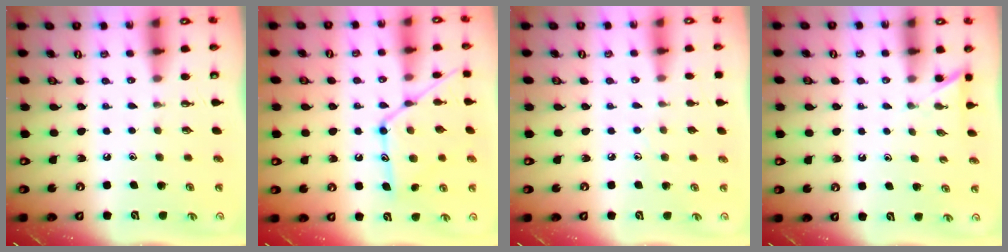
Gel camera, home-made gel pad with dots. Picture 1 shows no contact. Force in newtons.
{"total": 15.0, "press": 15.0, "slide": 0.9}
{"total": 4.2, "press": 4.2, "slide": 0.4}
{"total": 2.3, "press": 2.3, "slide": 0.2}